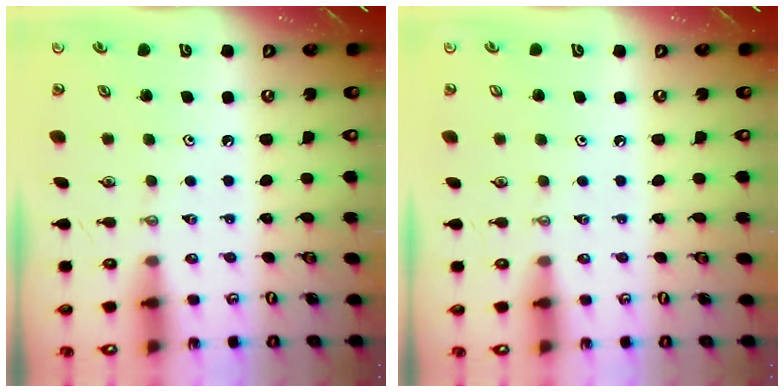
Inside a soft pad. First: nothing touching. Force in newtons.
{"total": 0.7, "press": 0.1, "slide": 0.7}